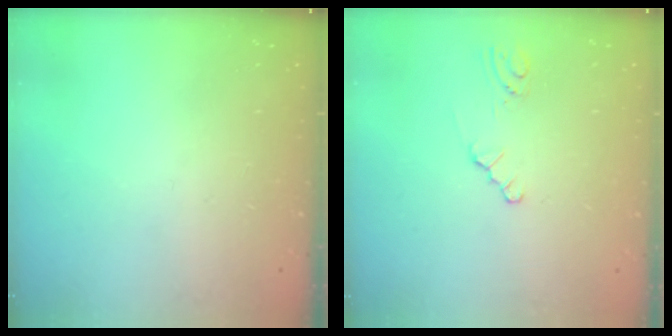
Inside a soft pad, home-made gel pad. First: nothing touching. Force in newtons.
{"total": 1.1, "press": 1.0, "slide": 0.2}